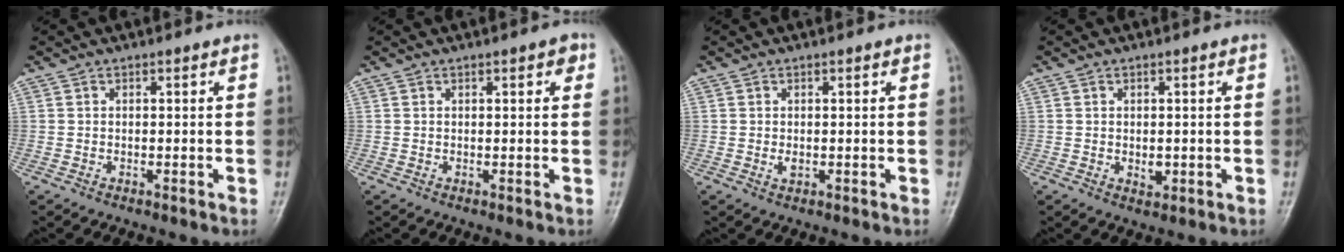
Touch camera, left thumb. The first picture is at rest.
{"total": 2.0, "force": [0.9, 0.8, 1.6], "torque": [-0.016, 0.001, 0.009]}
{"total": 1.6, "force": [0.0, 0.9, 1.3], "torque": [-0.017, -0.001, 0.000]}
{"total": 2.3, "force": [-0.2, 1.5, 1.7], "torque": [-0.020, -0.004, 0.000]}